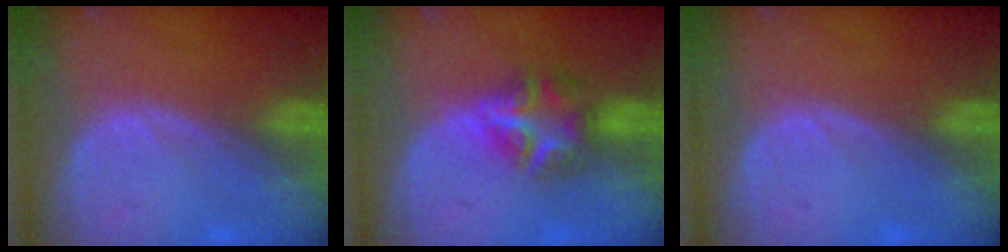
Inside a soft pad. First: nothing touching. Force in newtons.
{"total": 6.0, "press": 5.9, "slide": 0.4}
{"total": 0.0}